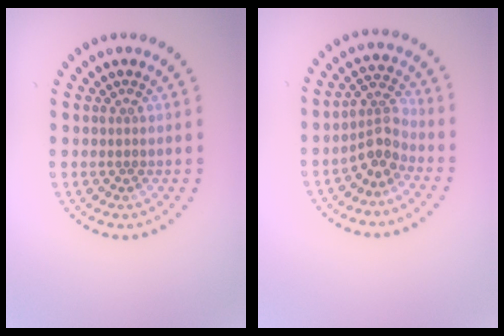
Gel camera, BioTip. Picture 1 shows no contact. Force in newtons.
{"total": 2.9, "press": 2.3, "slide": 1.8}